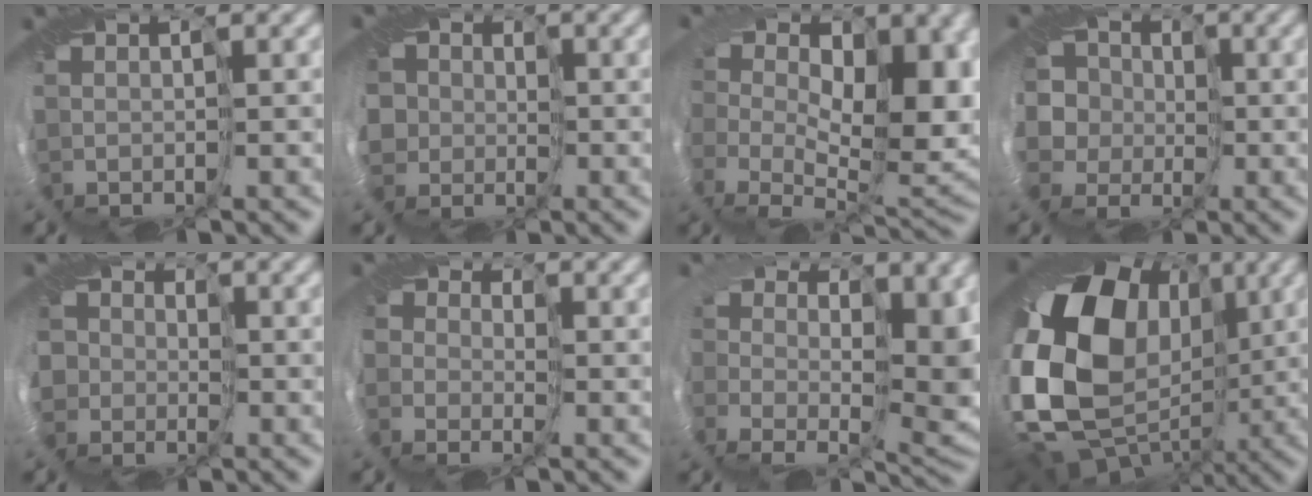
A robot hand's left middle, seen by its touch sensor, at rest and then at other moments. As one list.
[{"total": 4.5, "force": [-0.1, 4.4, 1.3], "torque": [-0.024, 0.003, -0.048]}, {"total": 9.2, "force": [0.1, 5.8, 7.1], "torque": [-0.091, -0.046, 0.005]}, {"total": 5.7, "force": [-0.5, 5.2, 2.2], "torque": [-0.042, 0.010, -0.058]}, {"total": 4.5, "force": [-0.1, 4.4, 1.2], "torque": [-0.021, 0.001, -0.041]}, {"total": 2.9, "force": [-0.6, 2.8, 0.5], "torque": [0.005, -0.005, -0.033]}, {"total": 7.8, "force": [0.2, 4.9, 6.1], "torque": [-0.093, -0.044, 0.005]}, {"total": 16.3, "force": [-1.4, 11.8, 11.2], "torque": [-0.197, 0.007, -0.047]}]